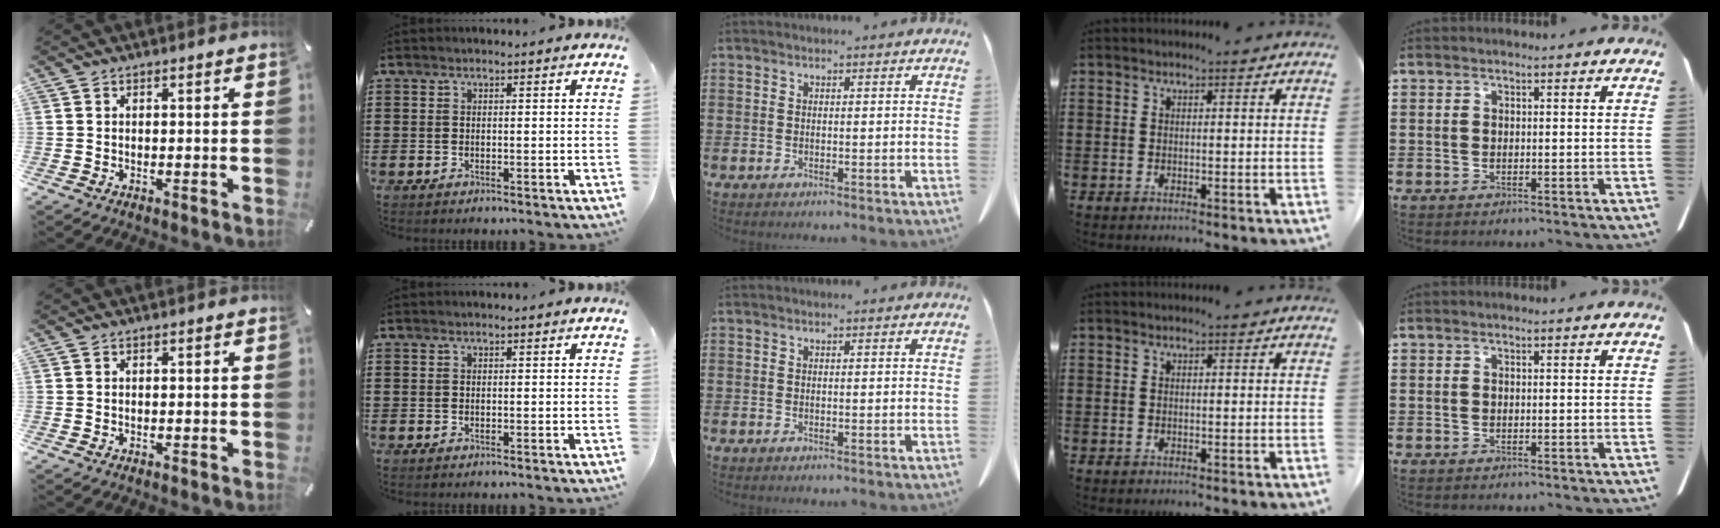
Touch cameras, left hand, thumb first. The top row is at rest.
{}